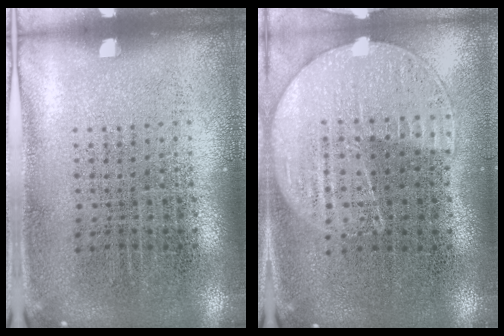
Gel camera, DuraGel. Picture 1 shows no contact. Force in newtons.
{"total": 1.1, "press": 1.1, "slide": 0.4}